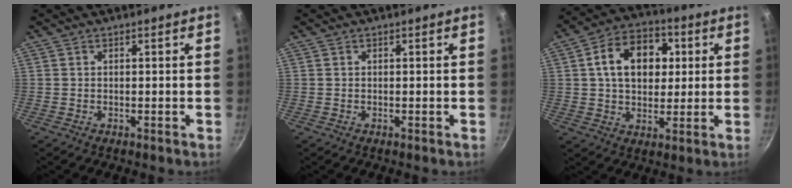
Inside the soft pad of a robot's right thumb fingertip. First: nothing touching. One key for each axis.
{"total": 0.0}
{"total": 14.4, "fx": 3.0, "fy": 10.2, "fz": 9.7, "tx": -0.119, "ty": 0.013, "tz": 0.037}